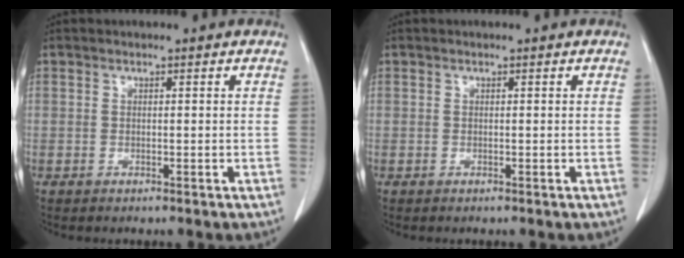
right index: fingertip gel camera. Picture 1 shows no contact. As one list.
[{"total": 0.0}]